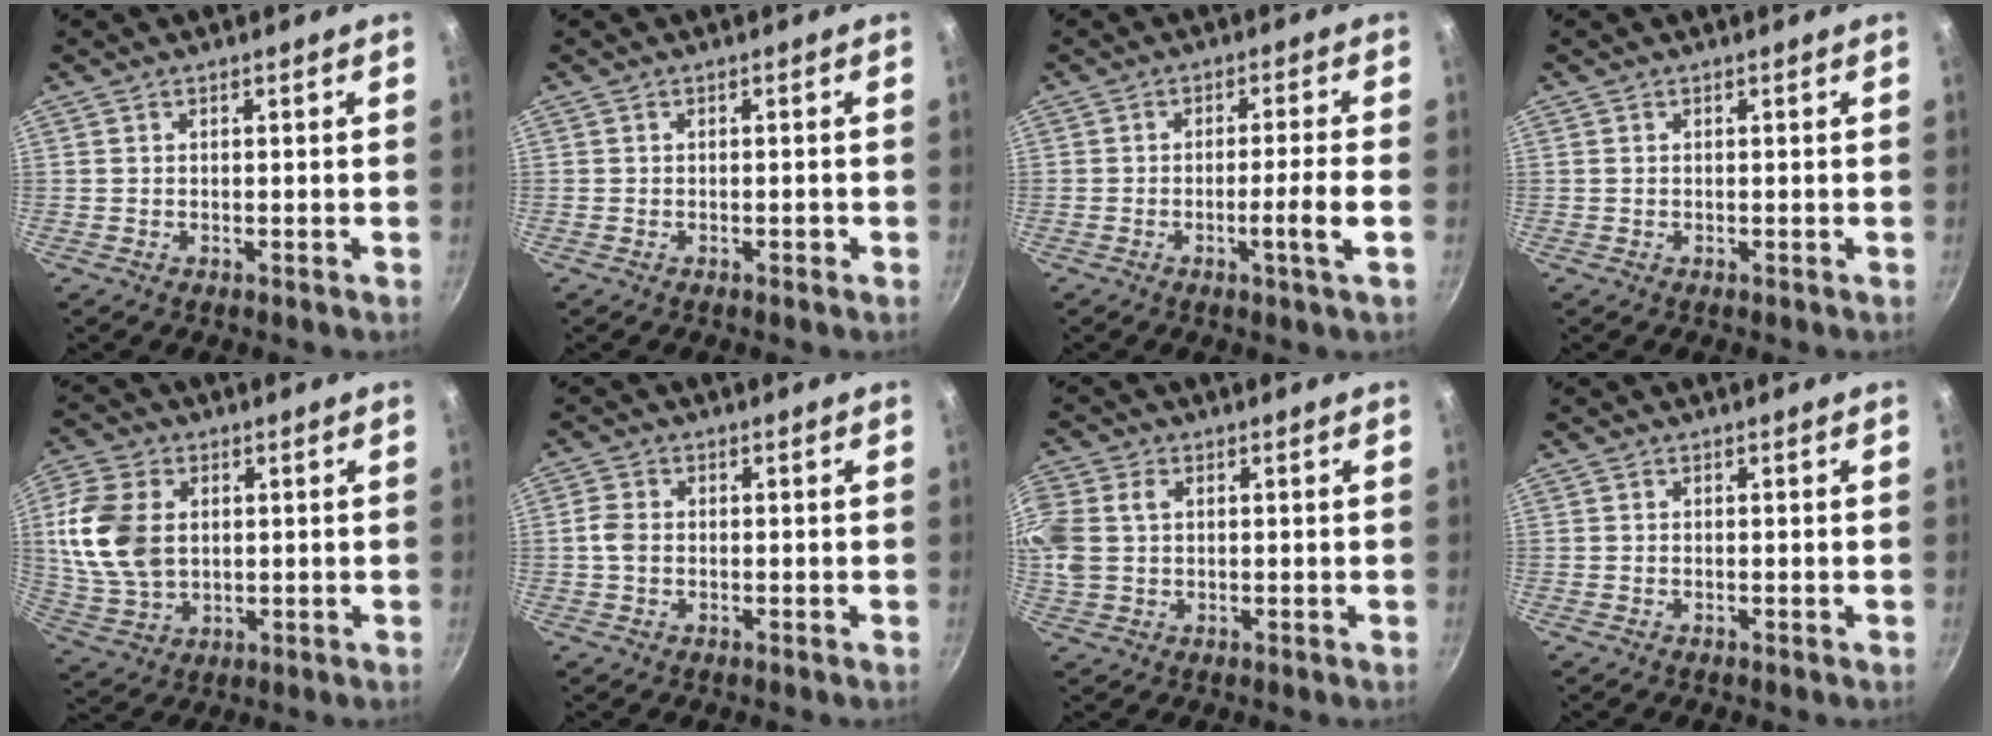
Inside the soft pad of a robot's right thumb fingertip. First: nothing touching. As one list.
[{"total": 0.7, "force": [-0.4, 0.4, 0.4], "torque": [-0.005, 0.005, -0.006]}, {"total": 5.3, "force": [-1.7, -0.6, 4.9], "torque": [-0.084, 0.013, -0.027]}, {"total": 0.0}, {"total": 13.6, "force": [1.9, 9.5, 9.6], "torque": [-0.179, -0.006, 0.042]}, {"total": 3.0, "force": [-0.3, 2.3, 1.9], "torque": [-0.037, 0.007, -0.011]}, {"total": 10.4, "force": [1.9, 7.9, 6.5], "torque": [-0.159, 0.019, 0.036]}, {"total": 0.0}]